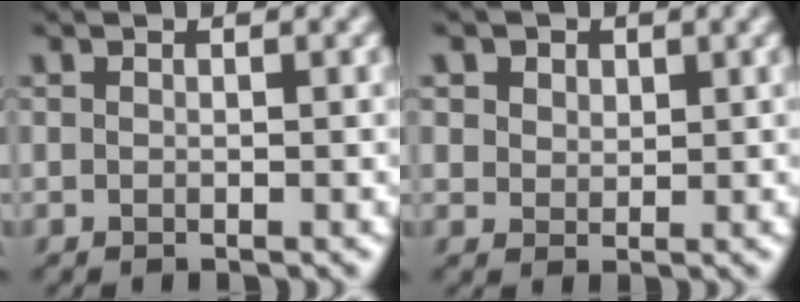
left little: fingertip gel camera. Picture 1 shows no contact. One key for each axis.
{"total": 4.2, "fx": 2.3, "fy": 2.9, "fz": 1.9, "tx": -0.052, "ty": 0.003, "tz": 0.032}